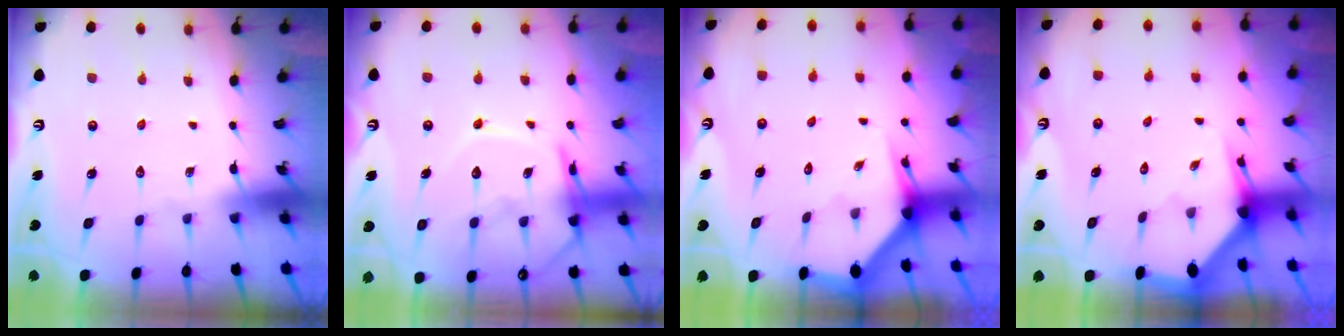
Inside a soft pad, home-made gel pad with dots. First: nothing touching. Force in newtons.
{"total": 15.6, "press": 15.6, "slide": 1.5}
{"total": 2.9, "press": 2.9, "slide": 0.2}
{"total": 2.9, "press": 2.9, "slide": 0.2}